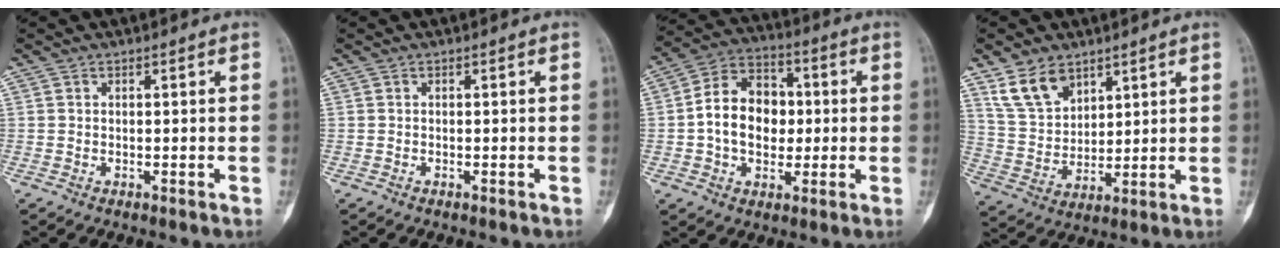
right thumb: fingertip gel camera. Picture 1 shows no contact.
{"total": 0.0}
{"total": 13.1, "force": [-0.2, 9.7, 8.8], "torque": [-0.113, 0.028, -0.011]}
{"total": 9.7, "force": [6.3, 5.9, 4.4], "torque": [-0.068, -0.028, 0.133]}